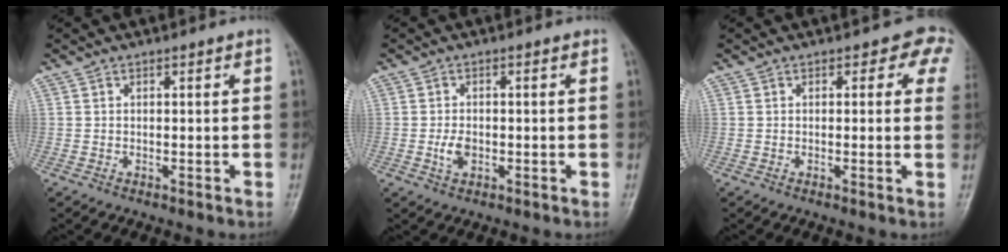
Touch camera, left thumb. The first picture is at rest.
{"total": 2.9, "force": [-0.6, 1.9, 2.1], "torque": [-0.038, 0.000, -0.012]}
{"total": 4.6, "force": [2.1, 2.9, 3.0], "torque": [0.006, -0.005, 0.006]}